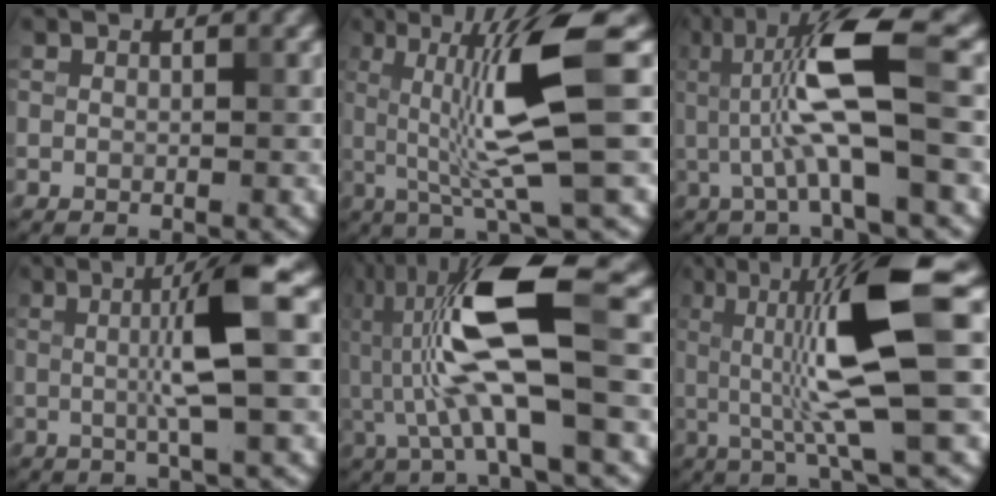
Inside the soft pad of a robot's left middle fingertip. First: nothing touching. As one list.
[{"total": 9.0, "force": [0.6, 1.3, 8.9], "torque": [-0.142, 0.000, 0.015]}, {"total": 8.2, "force": [0.5, 1.5, 8.0], "torque": [-0.140, 0.003, 0.008]}, {"total": 5.9, "force": [0.6, 0.6, 5.8], "torque": [-0.097, 0.007, 0.008]}, {"total": 11.1, "force": [0.2, 3.0, 10.7], "torque": [-0.217, 0.013, 0.001]}, {"total": 10.0, "force": [1.1, 1.8, 9.7], "torque": [-0.154, 0.000, 0.020]}]